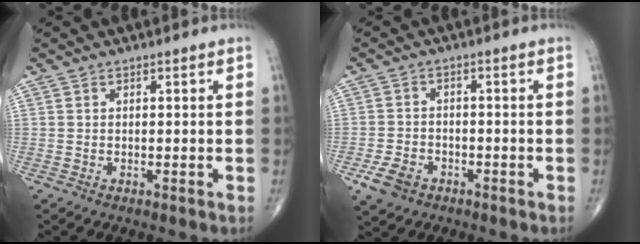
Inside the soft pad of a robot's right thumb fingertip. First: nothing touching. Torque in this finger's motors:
{"motor_torque": [0.93, 0.65, -0.13, -0.20, 0.02]}